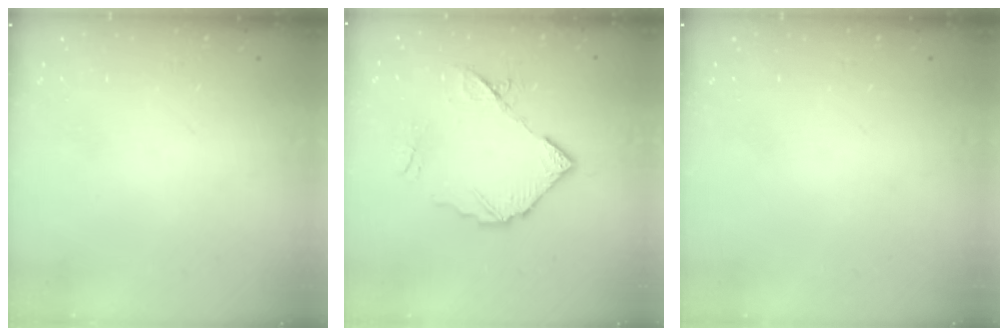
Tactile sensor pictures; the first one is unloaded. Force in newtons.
{"total": 11.4, "press": 11.3, "slide": 1.2}
{"total": 0.0}